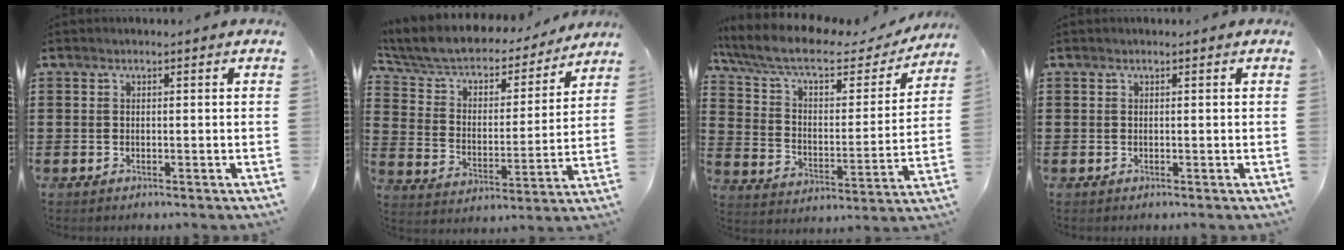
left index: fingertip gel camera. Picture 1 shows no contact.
{"total": 5.5, "force": [4.8, 2.1, 1.9], "torque": [-0.062, -0.038, 0.076]}
{"total": 9.5, "force": [7.2, 2.7, 5.5], "torque": [-0.133, -0.035, 0.122]}
{"total": 0.0}